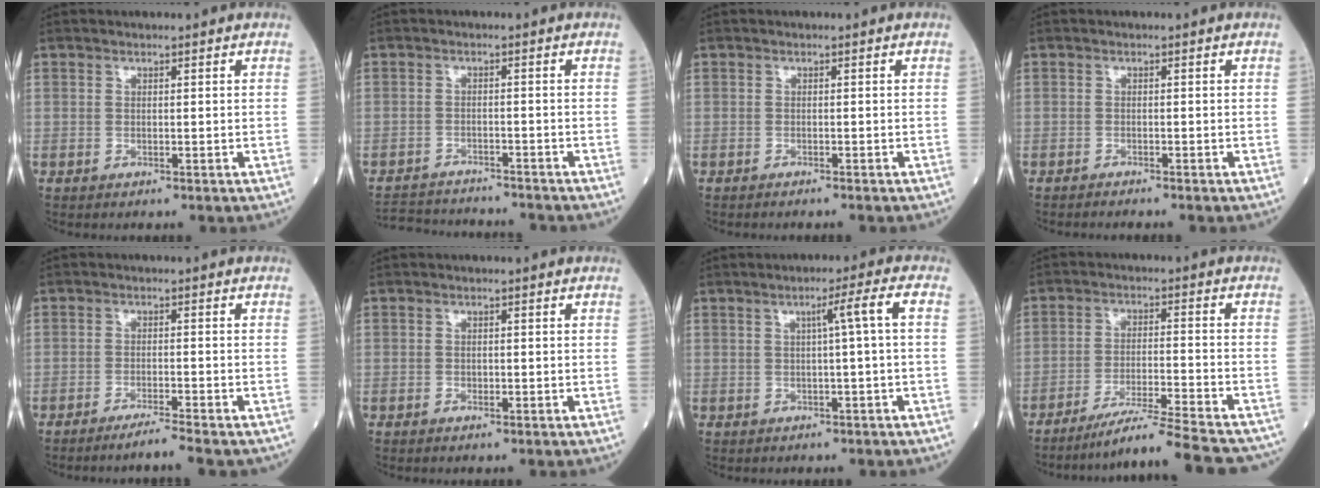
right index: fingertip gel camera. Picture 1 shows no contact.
{"total": 9.4, "force": [-9.1, 1.3, 1.8], "torque": [-0.030, 0.002, -0.133]}
{"total": 2.0, "force": [-1.9, 0.0, 0.9], "torque": [-0.013, -0.001, -0.020]}
{"total": 1.9, "force": [-1.7, -0.1, 0.6], "torque": [-0.010, -0.001, -0.021]}
{"total": 5.0, "force": [-4.2, -0.3, 2.6], "torque": [-0.032, -0.007, -0.061]}
{"total": 0.8, "force": [-0.3, 0.6, 0.5], "torque": [-0.008, 0.001, -0.004]}
{"total": 4.0, "force": [0.3, -1.0, 3.9], "torque": [-0.063, 0.010, 0.007]}
{"total": 17.7, "force": [-16.3, -0.1, 7.0], "torque": [-0.082, -0.025, -0.234]}